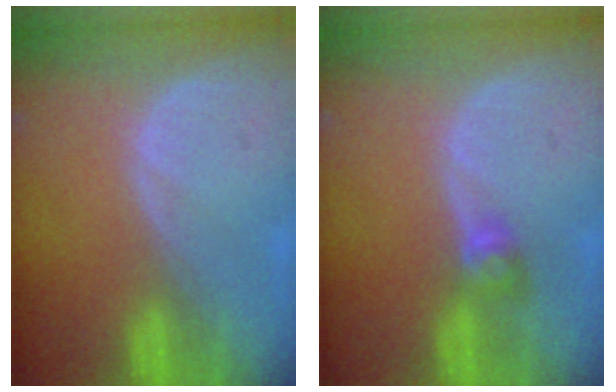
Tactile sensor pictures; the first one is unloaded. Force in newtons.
{"total": 2.7, "press": 2.4, "slide": 1.2}